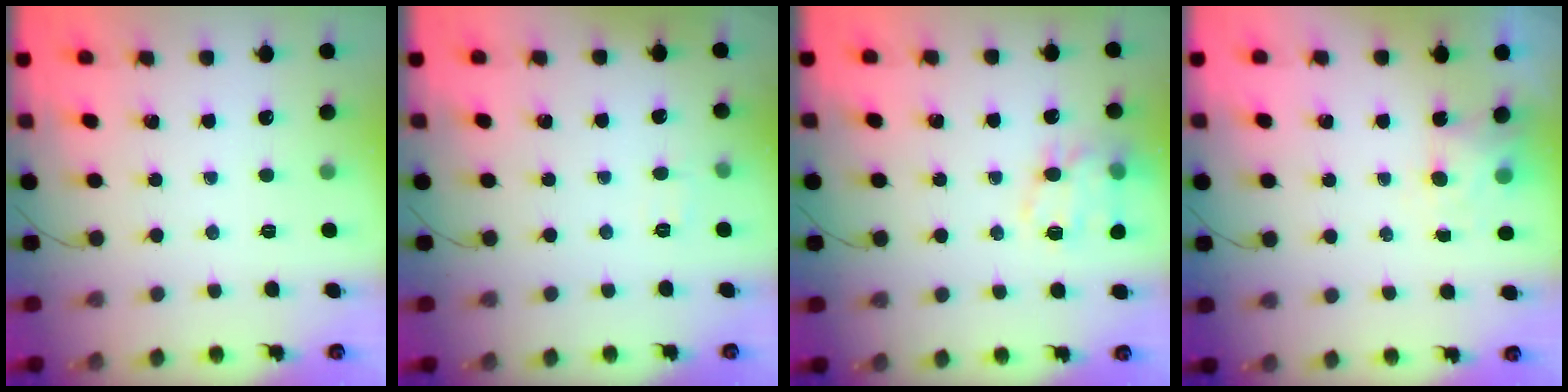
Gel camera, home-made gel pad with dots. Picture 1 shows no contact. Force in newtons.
{"total": 2.6, "press": 2.3, "slide": 1.2}
{"total": 13.9, "press": 13.8, "slide": 1.4}
{"total": 4.6, "press": 4.4, "slide": 1.1}